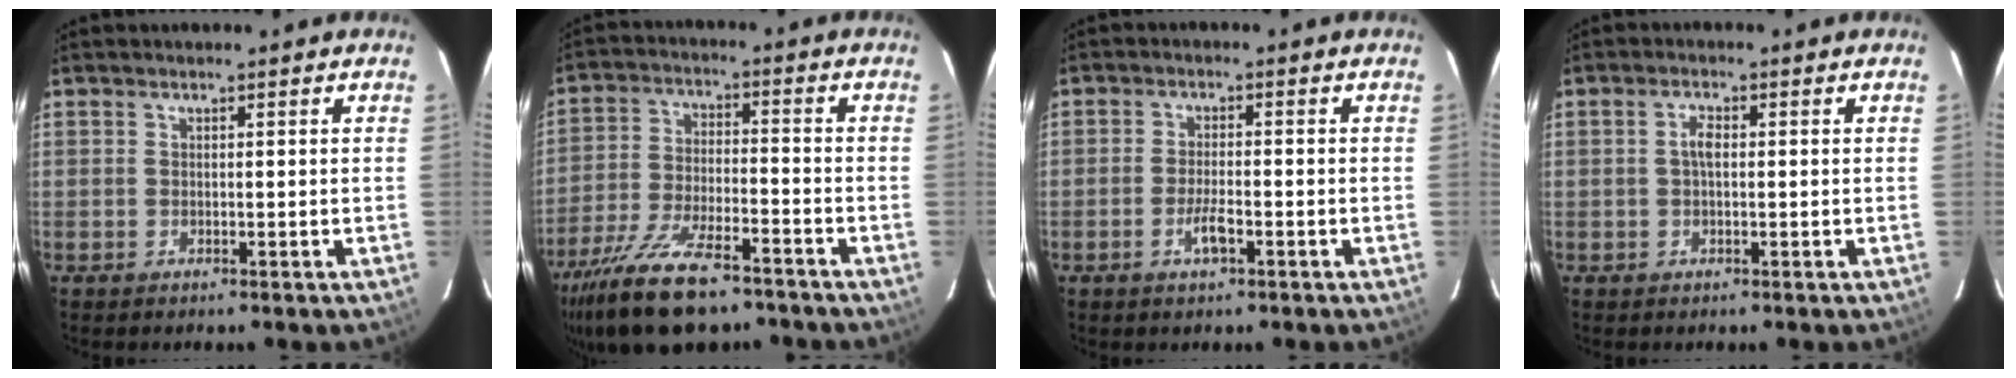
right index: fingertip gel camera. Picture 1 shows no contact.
{"total": 18.1, "force": [-13.7, 5.7, 10.3], "torque": [-0.217, -0.038, -0.236]}
{"total": 3.8, "force": [-1.8, 1.2, 3.1], "torque": [-0.066, -0.002, -0.034]}
{"total": 2.1, "force": [0.1, 0.9, 1.9], "torque": [-0.039, 0.006, 0.001]}